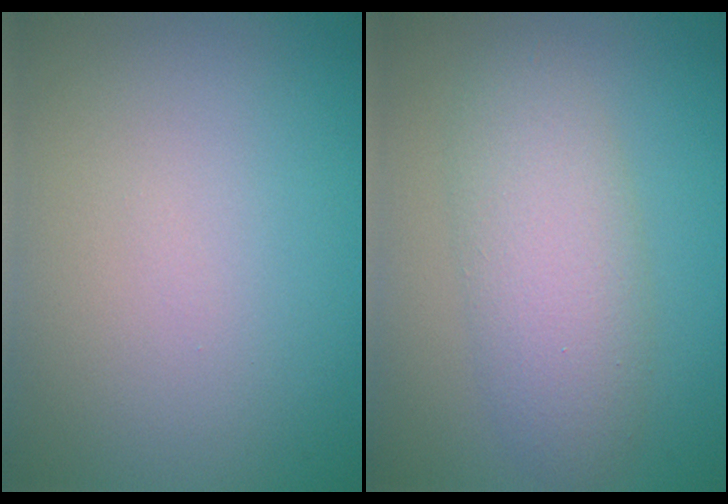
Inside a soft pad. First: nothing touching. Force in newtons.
{"total": 4.6, "press": 4.6, "slide": 0.1}